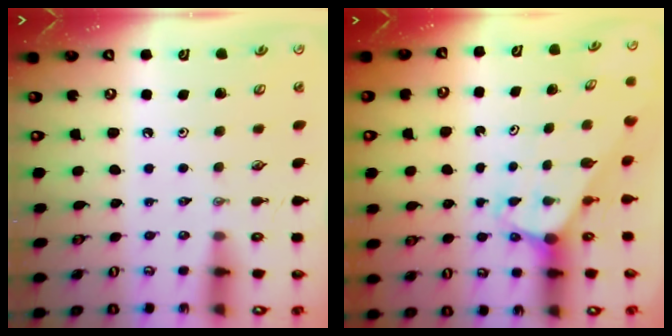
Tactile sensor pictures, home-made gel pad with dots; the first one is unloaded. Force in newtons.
{"total": 3.0, "press": 3.0, "slide": 0.1}